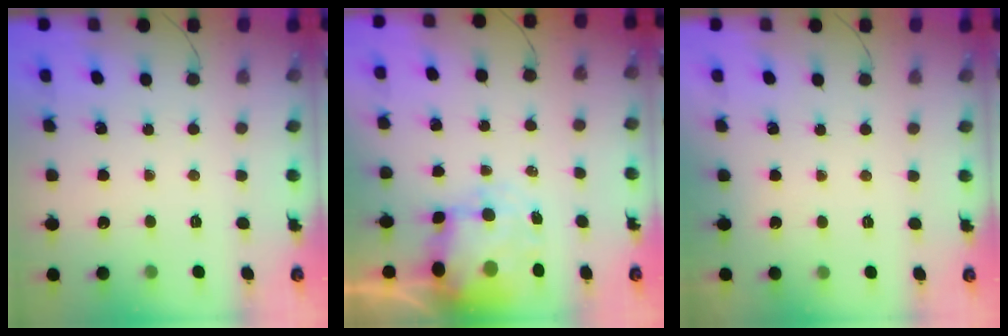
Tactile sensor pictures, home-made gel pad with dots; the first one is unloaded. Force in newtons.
{"total": 6.0, "press": 5.7, "slide": 1.7}
{"total": 1.9, "press": 1.9, "slide": 0.3}